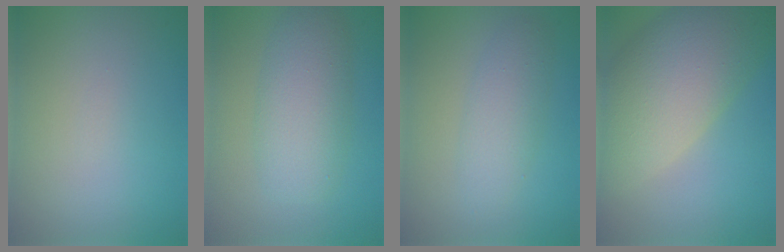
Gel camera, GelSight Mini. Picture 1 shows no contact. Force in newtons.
{"total": 5.0, "press": 5.0, "slide": 0.2}
{"total": 3.0, "press": 3.0, "slide": 0.2}
{"total": 10.8, "press": 10.8, "slide": 0.6}